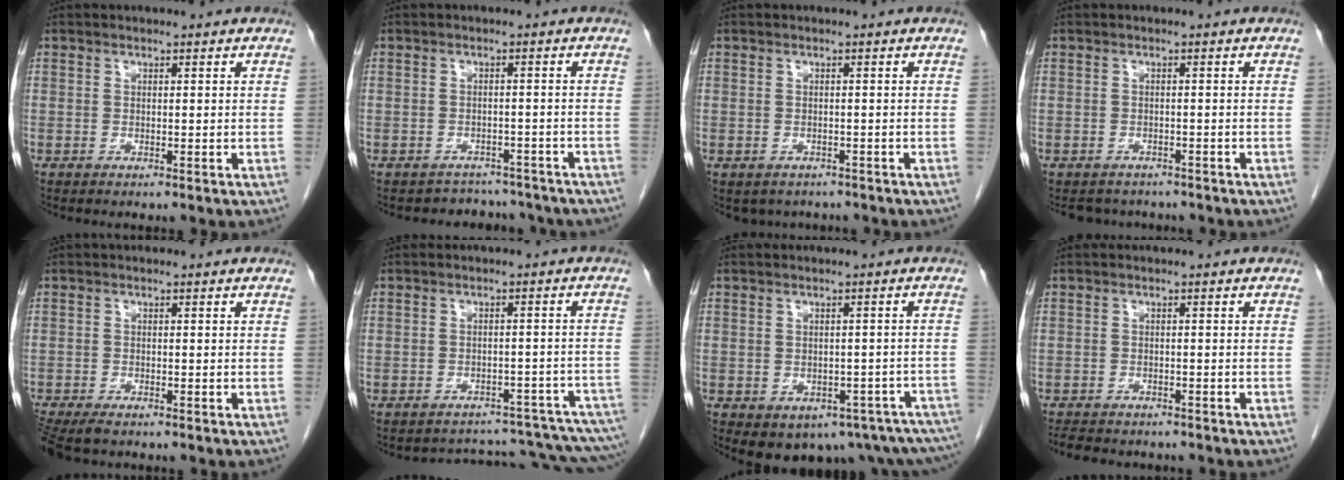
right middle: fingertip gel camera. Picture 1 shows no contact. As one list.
[{"total": 6.1, "force": [-5.5, 2.7, -0.4], "torque": [0.013, 0.021, -0.059]}, {"total": 3.8, "force": [-3.1, 2.1, 0.6], "torque": [-0.006, 0.005, -0.036]}, {"total": 4.4, "force": [-4.0, 1.8, 0.1], "torque": [0.000, -0.001, -0.050]}, {"total": 5.6, "force": [-4.5, 1.7, 2.9], "torque": [-0.050, -0.013, -0.074]}, {"total": 14.3, "force": [-13.9, 1.8, 3.1], "torque": [0.000, 0.034, -0.152]}, {"total": 14.5, "force": [-9.5, 7.9, 7.6], "torque": [-0.077, 0.009, -0.100]}, {"total": 7.8, "force": [-6.8, 2.6, 2.8], "torque": [-0.048, -0.003, -0.090]}]